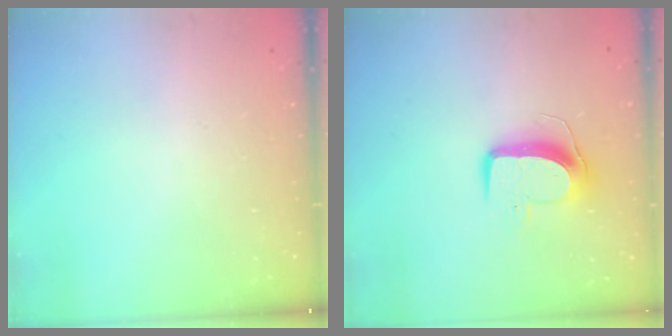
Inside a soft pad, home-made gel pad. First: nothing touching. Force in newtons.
{"total": 9.7, "press": 9.7, "slide": 0.3}